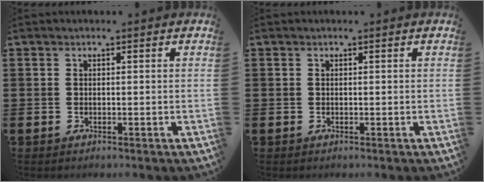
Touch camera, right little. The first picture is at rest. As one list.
[{"total": 0.0}]